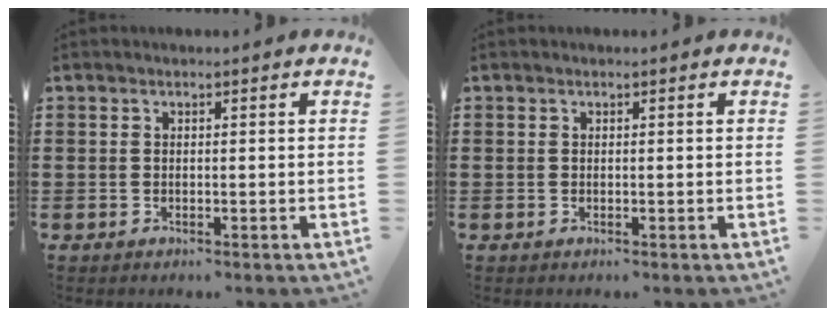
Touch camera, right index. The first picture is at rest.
{"total": 0.0}